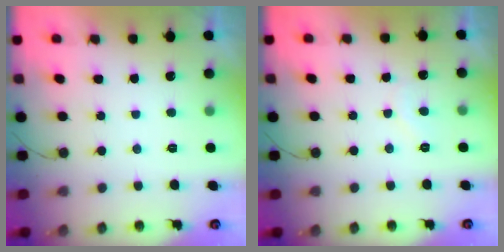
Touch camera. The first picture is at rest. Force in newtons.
{"total": 4.3, "press": 4.3, "slide": 0.3}